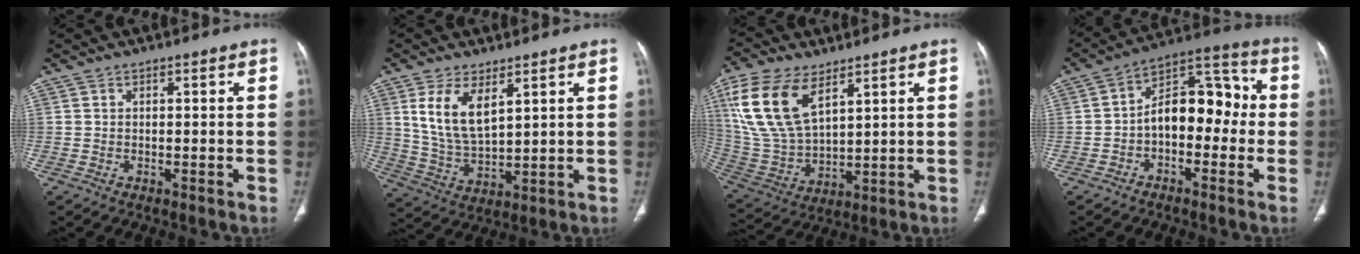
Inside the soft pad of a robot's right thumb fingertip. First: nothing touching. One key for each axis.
{"total": 10.3, "fx": 4.5, "fy": 4.8, "fz": 7.9, "tx": -0.145, "ty": -0.022, "tz": 0.103}
{"total": 17.3, "fx": 8.2, "fy": 9.1, "fz": 12.2, "tx": -0.247, "ty": -0.021, "tz": 0.172}
{"total": 12.7, "fx": -1.6, "fy": 7.8, "fz": 9.9, "tx": -0.116, "ty": 0.050, "tz": -0.038}